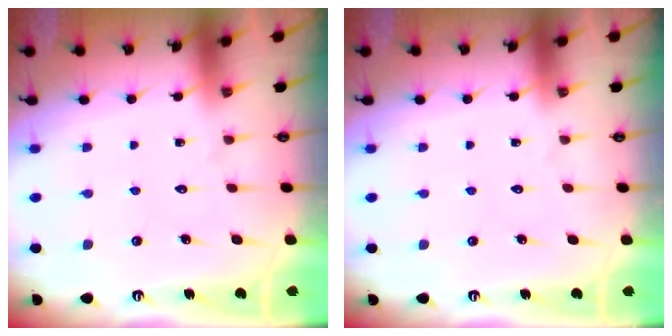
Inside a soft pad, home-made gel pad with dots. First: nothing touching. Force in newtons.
{"total": 0.0}